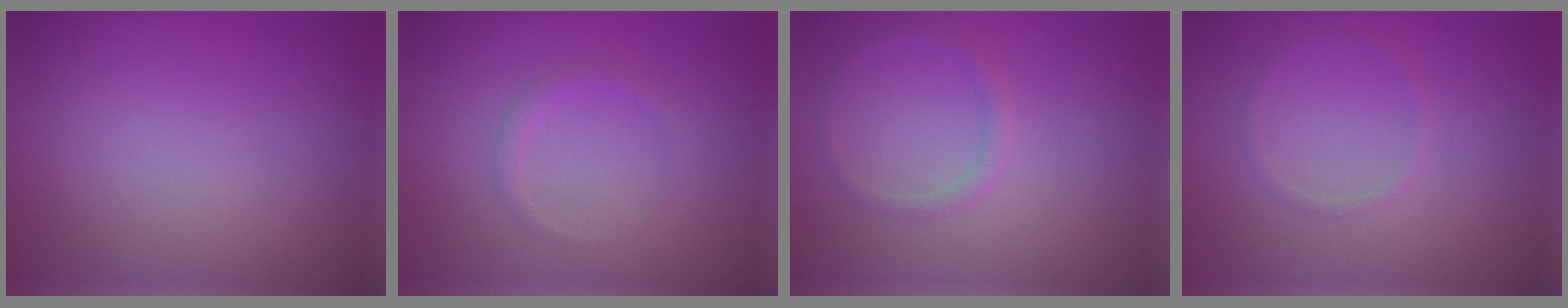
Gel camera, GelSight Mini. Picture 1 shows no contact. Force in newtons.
{"total": 0.9, "press": 0.9, "slide": 0.0}
{"total": 1.0, "press": 1.0, "slide": 0.1}
{"total": 0.7, "press": 0.7, "slide": 0.1}